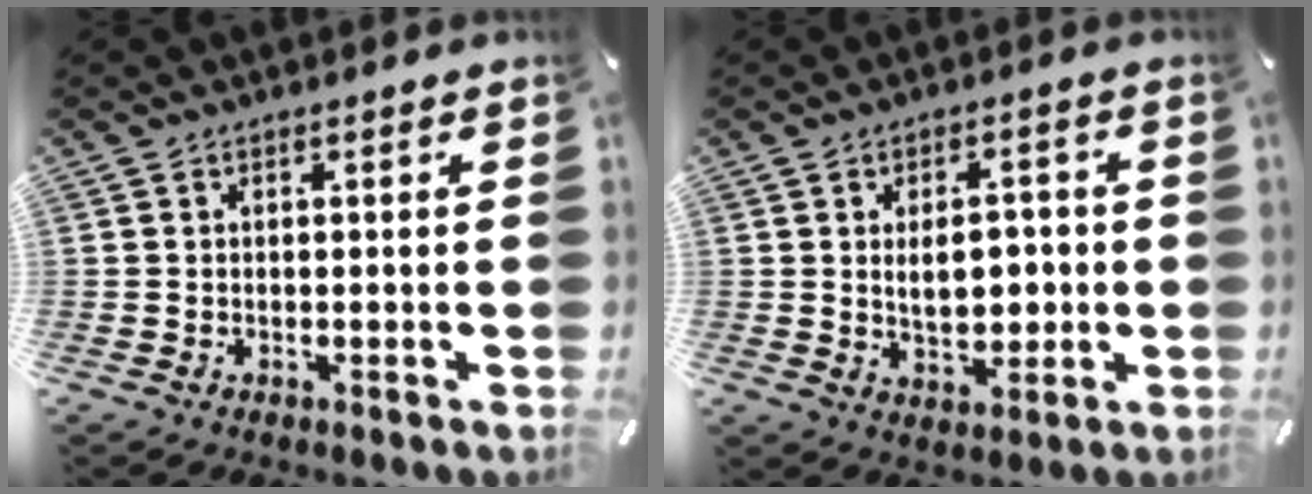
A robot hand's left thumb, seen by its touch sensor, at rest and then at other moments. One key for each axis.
{"total": 8.0, "fx": 0.3, "fy": 5.1, "fz": 6.1, "tx": -0.084, "ty": 0.003, "tz": 0.002}